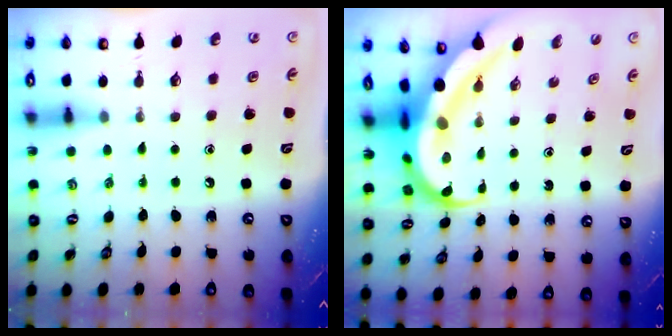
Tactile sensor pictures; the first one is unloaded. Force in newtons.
{"total": 11.3, "press": 11.3, "slide": 1.3}